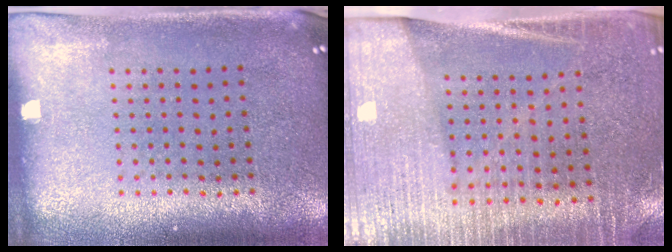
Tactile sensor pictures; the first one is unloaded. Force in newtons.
{"total": 3.4, "press": 3.0, "slide": 1.6}